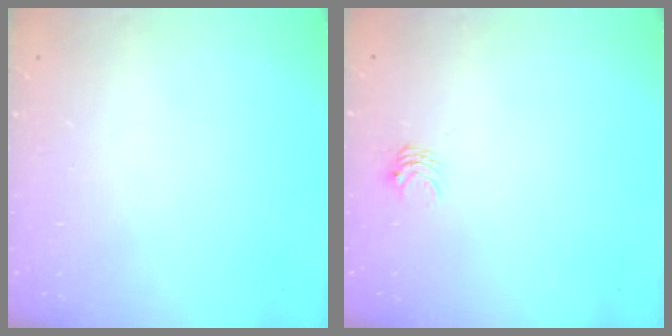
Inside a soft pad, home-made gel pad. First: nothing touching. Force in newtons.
{"total": 3.0, "press": 3.0, "slide": 0.3}